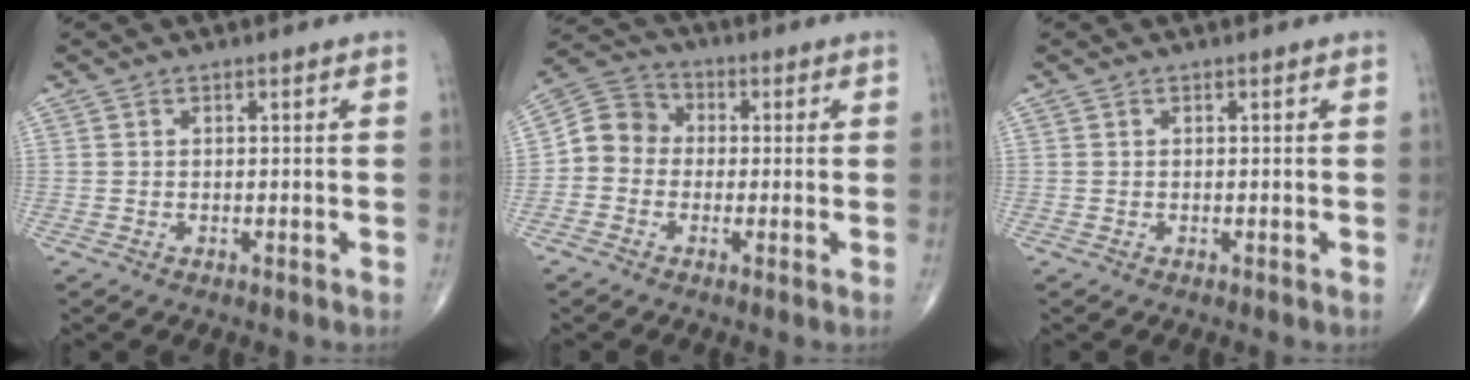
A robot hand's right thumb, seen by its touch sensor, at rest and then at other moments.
{"total": 7.2, "force": [-0.9, 6.4, 3.2], "torque": [-0.037, 0.029, -0.034]}
{"total": 0.0}